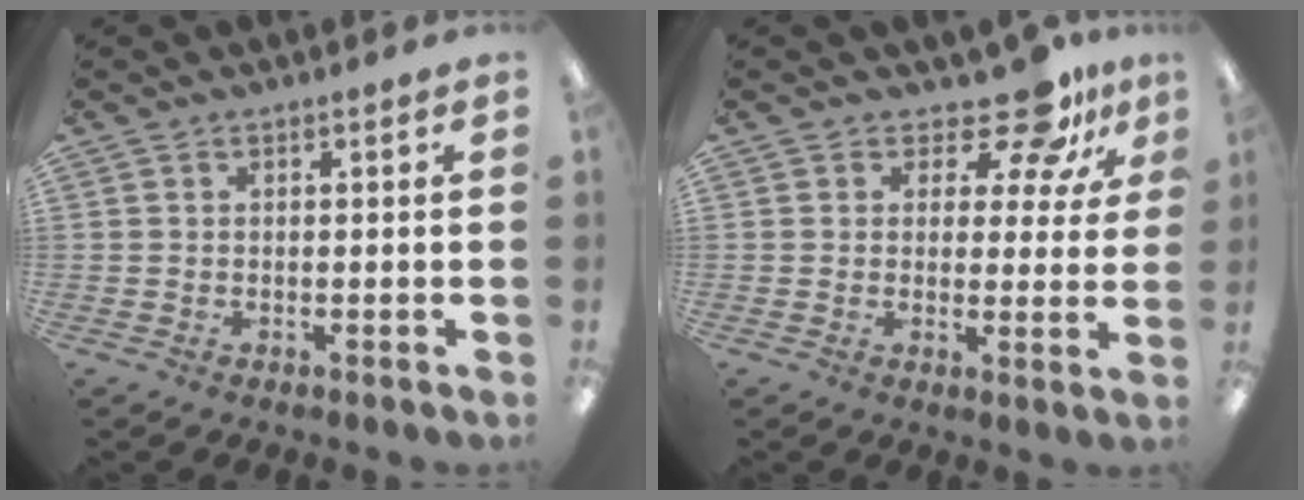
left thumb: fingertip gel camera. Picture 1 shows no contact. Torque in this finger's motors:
{"motor_torque": [0.58, 0.26, -0.20, -0.13, 0.07]}